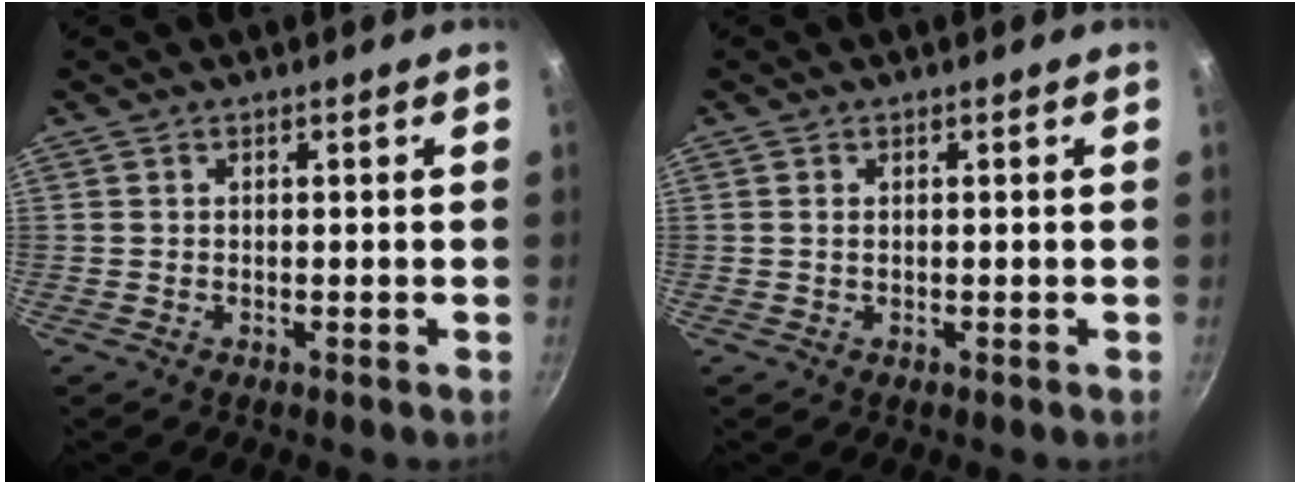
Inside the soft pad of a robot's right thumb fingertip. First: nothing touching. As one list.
[{"total": 0.8, "force": [0.3, 0.5, 0.7], "torque": [-0.013, 0.000, 0.004]}]